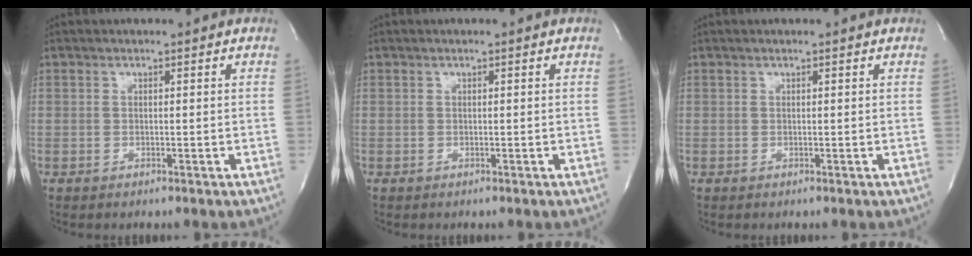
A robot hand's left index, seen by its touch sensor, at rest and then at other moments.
{"total": 0.0}
{"total": 0.8, "force": [0.7, -0.1, 0.4], "torque": [-0.009, 0.005, 0.009]}